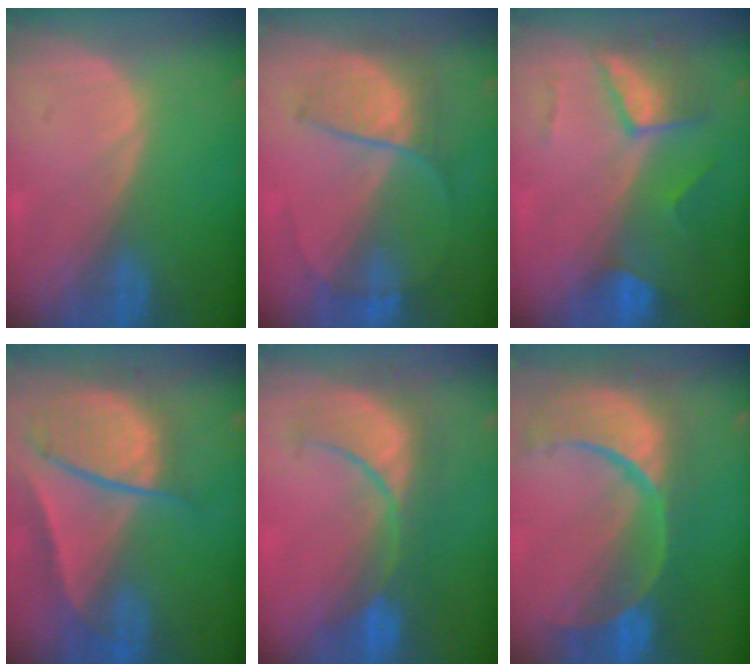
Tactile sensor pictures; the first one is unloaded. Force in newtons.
{"total": 6.4, "press": 6.3, "slide": 1.0}
{"total": 7.4, "press": 6.6, "slide": 3.5}
{"total": 9.5, "press": 8.2, "slide": 4.8}
{"total": 8.8, "press": 8.8, "slide": 0.5}
{"total": 13.9, "press": 11.0, "slide": 8.4}